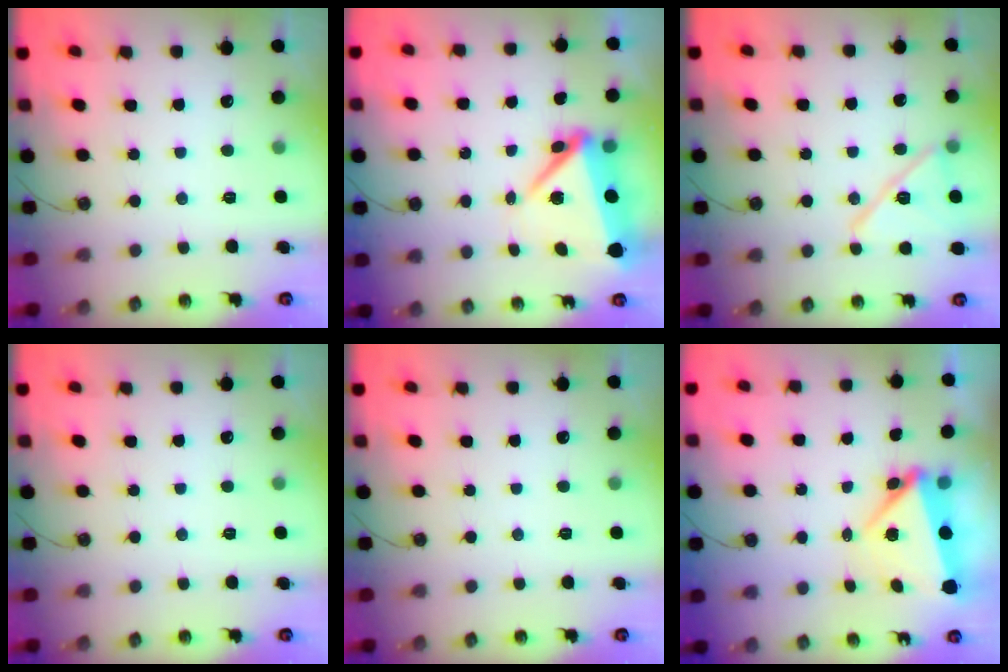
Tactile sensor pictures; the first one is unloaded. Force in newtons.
{"total": 9.2, "press": 8.3, "slide": 4.1}
{"total": 13.5, "press": 13.5, "slide": 0.7}
{"total": 0.0}
{"total": 0.0}
{"total": 5.2, "press": 5.2, "slide": 0.1}